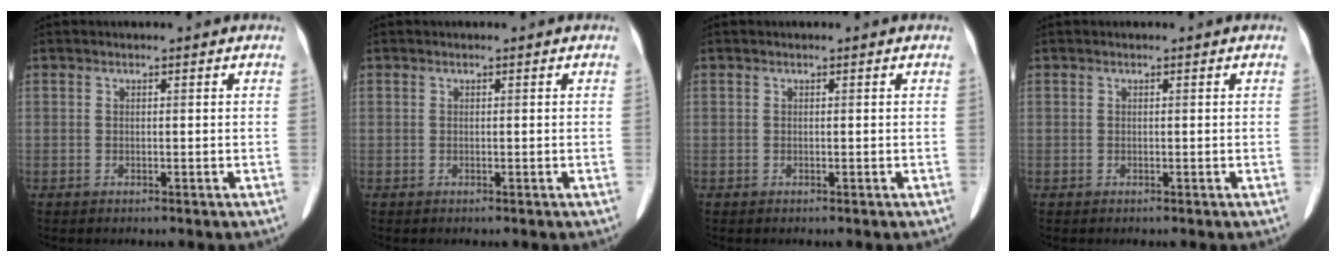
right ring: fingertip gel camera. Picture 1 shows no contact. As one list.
[{"total": 0.0}, {"total": 0.0}, {"total": 0.0}]